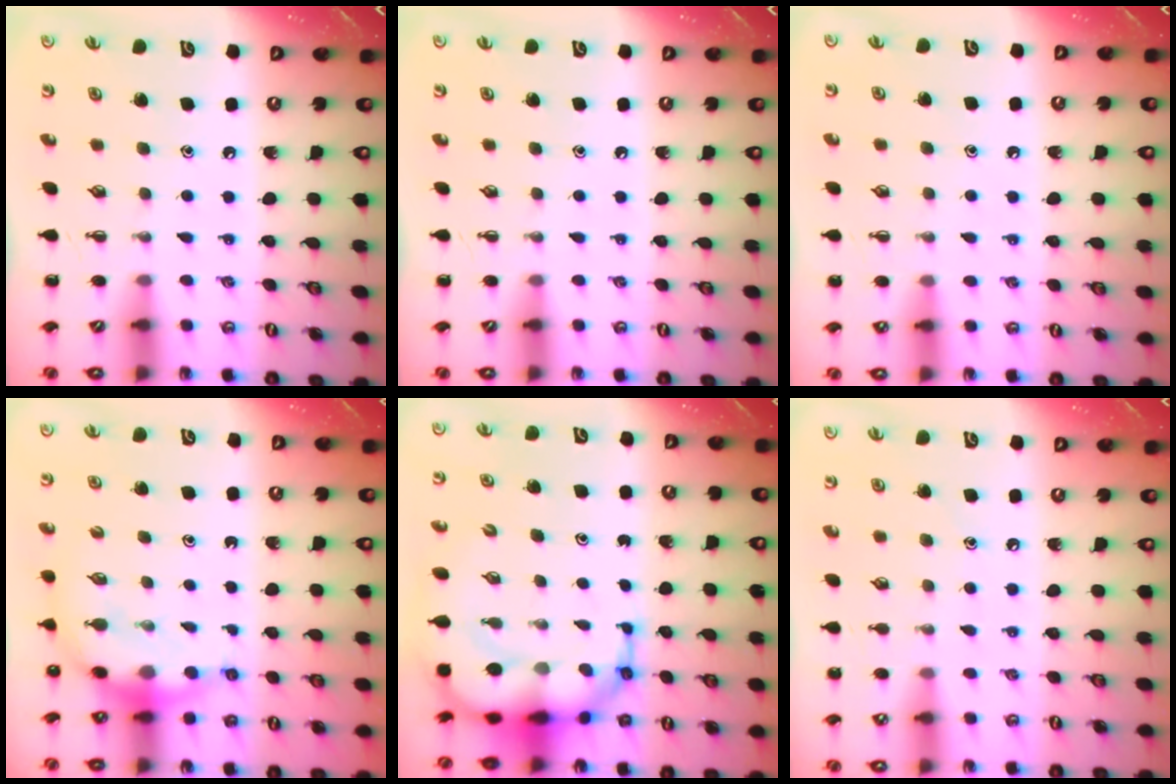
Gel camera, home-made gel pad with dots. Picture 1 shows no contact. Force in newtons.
{"total": 0.0}
{"total": 6.2, "press": 6.0, "slide": 1.9}
{"total": 6.7, "press": 6.6, "slide": 1.2}
{"total": 12.2, "press": 11.7, "slide": 3.4}
{"total": 6.1, "press": 5.8, "slide": 1.8}